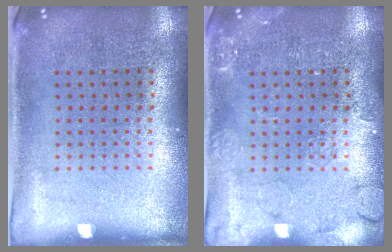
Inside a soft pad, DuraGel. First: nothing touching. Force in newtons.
{"total": 2.4, "press": 2.4, "slide": 0.4}